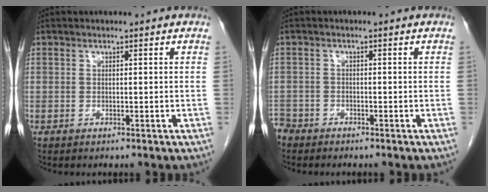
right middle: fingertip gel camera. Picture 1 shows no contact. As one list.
[{"total": 3.0, "force": [-2.7, 1.3, 0.1], "torque": [-0.004, -0.002, -0.054]}]